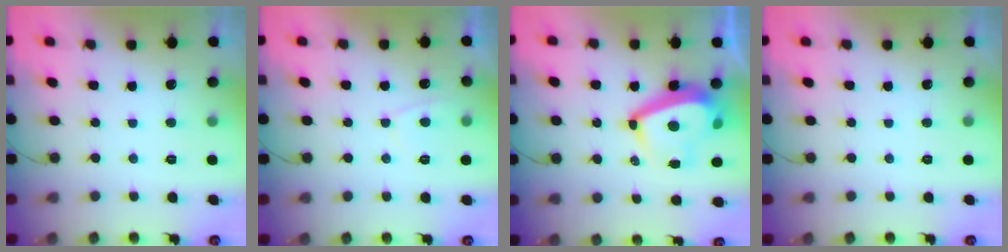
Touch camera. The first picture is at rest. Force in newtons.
{"total": 2.5, "press": 2.4, "slide": 0.6}
{"total": 11.9, "press": 11.7, "slide": 2.0}
{"total": 0.0}